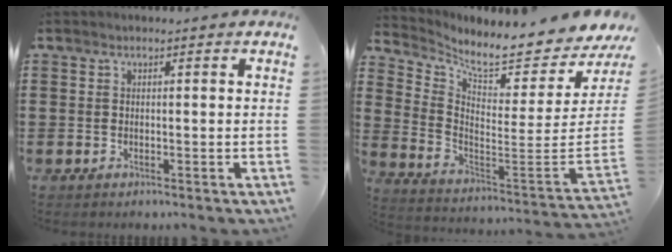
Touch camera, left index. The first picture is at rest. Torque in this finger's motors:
{"motor_torque": [0.00, -2.14, 0.34, 0.07]}